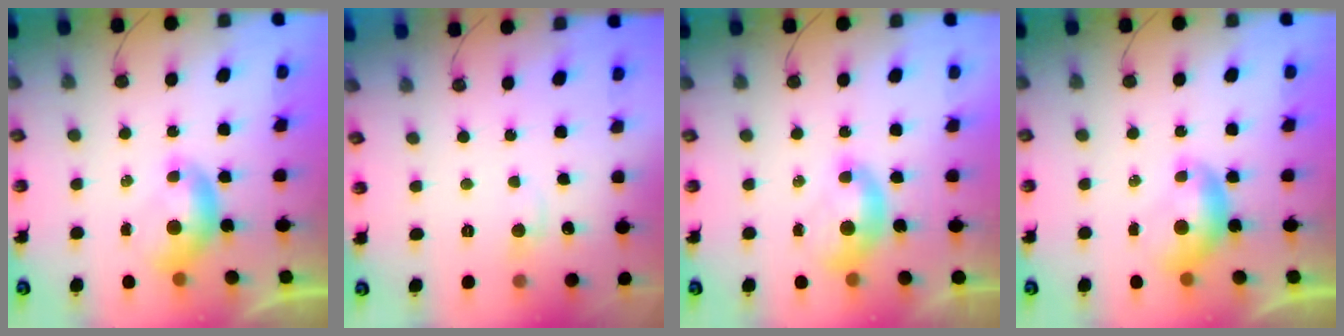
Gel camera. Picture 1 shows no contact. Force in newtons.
{"total": 0.6, "press": 0.3, "slide": 0.5}
{"total": 1.5, "press": 1.4, "slide": 0.6}
{"total": 0.0}